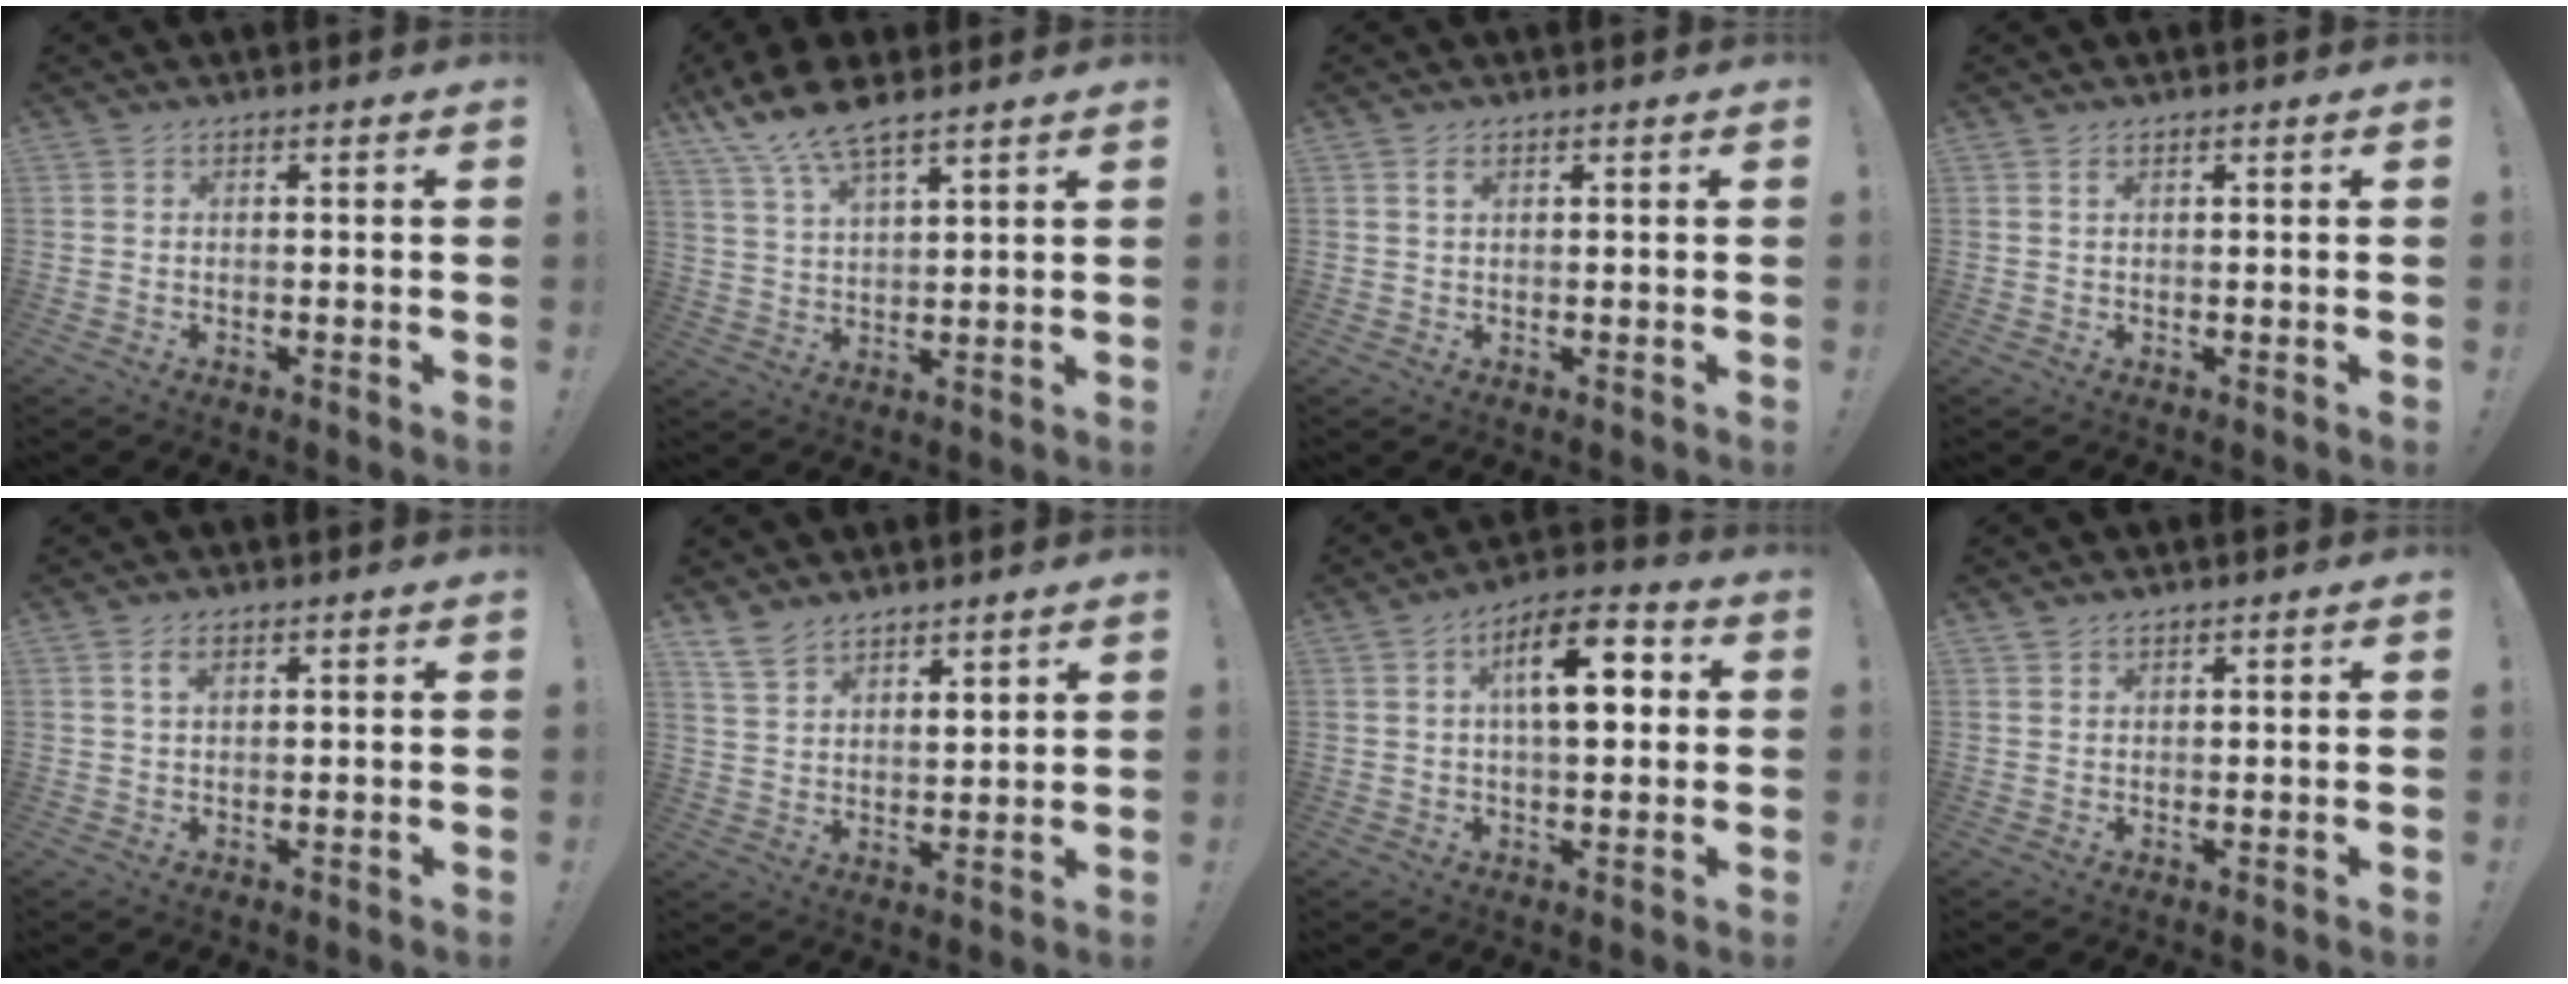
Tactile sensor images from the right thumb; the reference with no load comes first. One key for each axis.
{"total": 9.3, "fx": 7.5, "fy": 2.2, "fz": 5.1, "tx": -0.105, "ty": -0.035, "tz": 0.141}
{"total": 1.5, "fx": 0.7, "fy": 0.6, "fz": 1.2, "tx": -0.017, "ty": -0.002, "tz": 0.010}
{"total": 0.8, "fx": 0.4, "fy": 0.2, "fz": 0.7, "tx": -0.015, "ty": 0.001, "tz": 0.007}
{"total": 2.4, "fx": 1.1, "fy": 1.0, "fz": 1.8, "tx": -0.031, "ty": -0.002, "tz": 0.017}
{"total": 7.7, "fx": 6.6, "fy": 3.2, "fz": 2.1, "tx": -0.059, "ty": -0.036, "tz": 0.130}
{"total": 13.3, "fx": 2.9, "fy": 5.8, "fz": 11.6, "tx": -0.182, "ty": 0.011, "tz": 0.047}
{"total": 1.1, "fx": 0.9, "fy": 0.5, "fz": 0.4, "tx": -0.008, "ty": 0.000, "tz": 0.018}